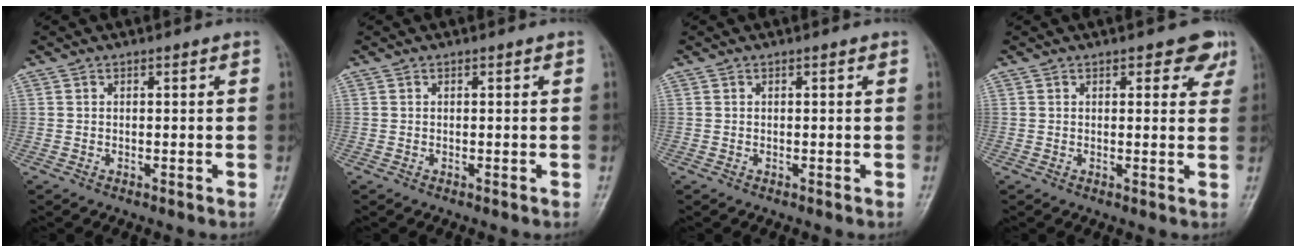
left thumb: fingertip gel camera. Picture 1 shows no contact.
{"total": 0.0}
{"total": 0.0}
{"total": 4.4, "force": [2.7, 2.5, 2.5], "torque": [0.007, -0.008, 0.025]}